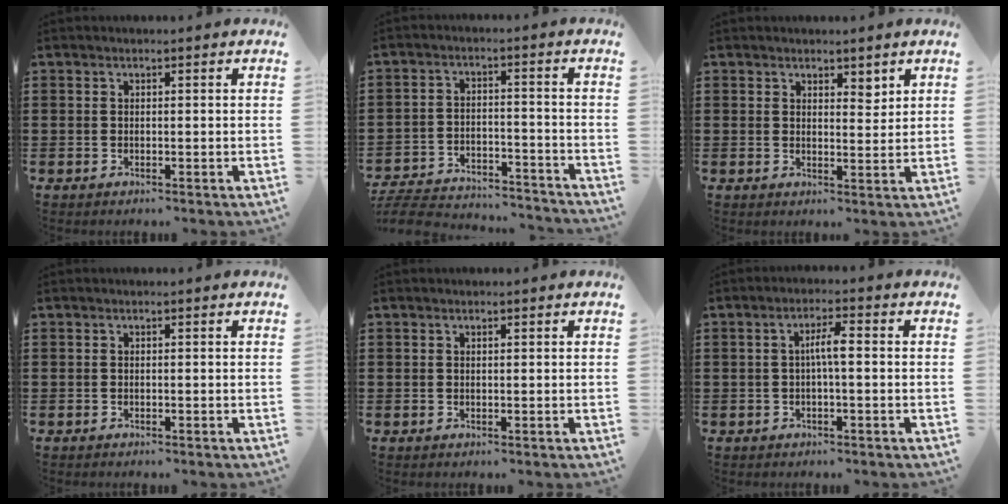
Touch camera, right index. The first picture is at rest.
{"total": 5.9, "force": [-5.7, 0.7, 1.2], "torque": [-0.030, 0.003, -0.115]}
{"total": 2.6, "force": [2.2, 1.2, 0.7], "torque": [-0.010, 0.002, 0.040]}
{"total": 0.0}
{"total": 0.0}
{"total": 3.5, "force": [-0.1, 0.6, 3.4], "torque": [-0.064, 0.004, -0.006]}